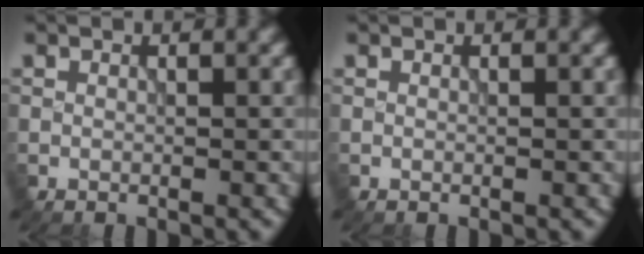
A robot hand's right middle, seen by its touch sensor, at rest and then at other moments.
{"total": 0.0}